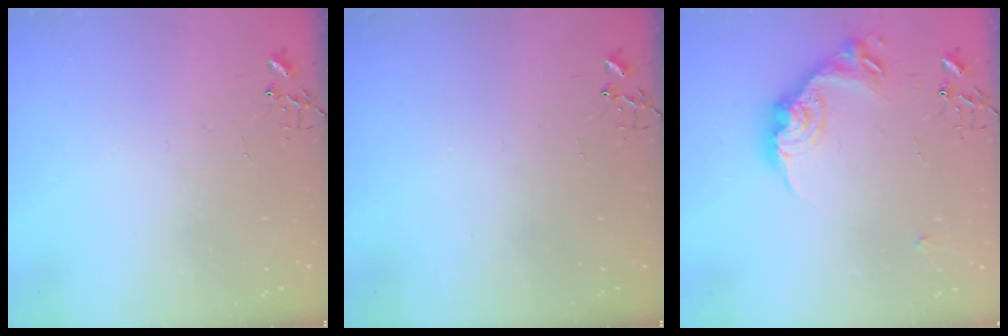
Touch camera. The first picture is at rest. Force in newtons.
{"total": 0.0}
{"total": 16.7, "press": 16.7, "slide": 0.9}